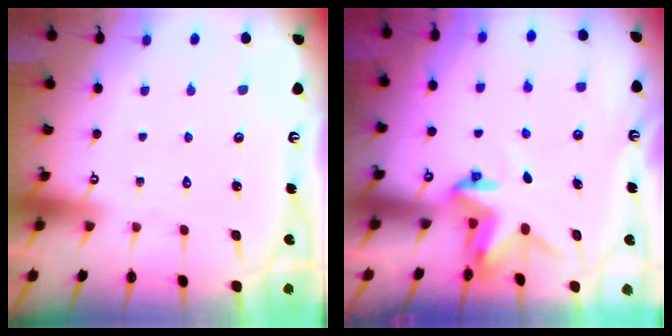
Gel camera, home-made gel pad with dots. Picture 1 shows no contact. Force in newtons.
{"total": 3.4, "press": 3.4, "slide": 0.1}